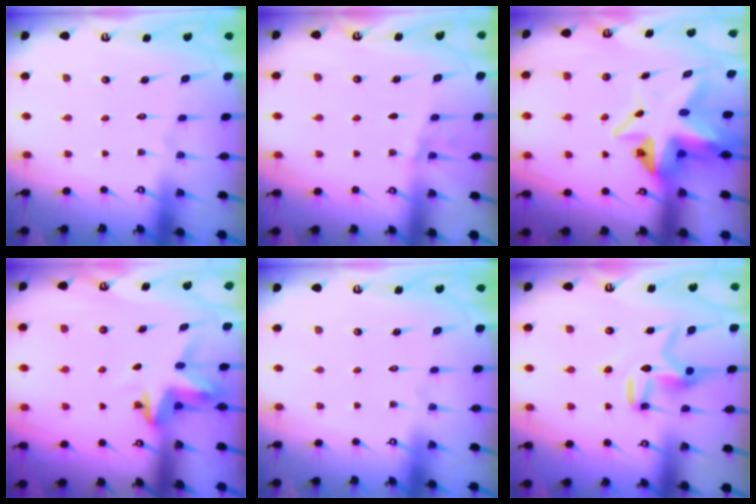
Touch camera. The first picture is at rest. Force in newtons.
{"total": 2.4, "press": 2.3, "slide": 0.3}
{"total": 9.8, "press": 9.7, "slide": 1.0}
{"total": 3.9, "press": 3.9, "slide": 0.3}
{"total": 0.0}
{"total": 10.2, "press": 10.2, "slide": 0.5}